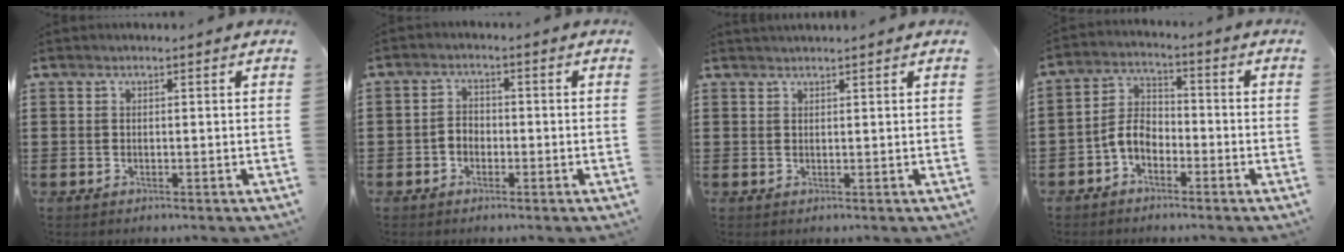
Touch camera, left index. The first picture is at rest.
{"total": 1.8, "force": [-1.0, 1.3, 0.7], "torque": [-0.017, 0.008, -0.023]}
{"total": 0.8, "force": [0.8, -0.1, 0.2], "torque": [-0.004, -0.002, 0.016]}
{"total": 4.9, "force": [-2.9, 2.9, 2.8], "torque": [-0.073, 0.006, -0.063]}